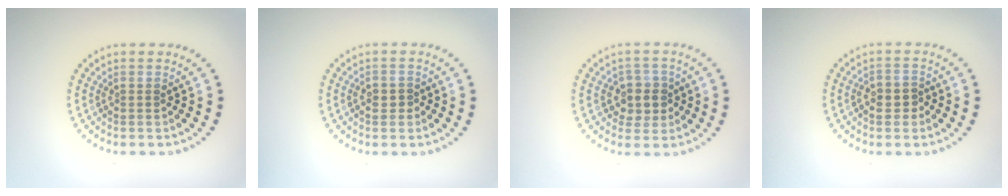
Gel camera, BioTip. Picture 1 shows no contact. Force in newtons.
{"total": 0.9, "press": 0.8, "slide": 0.2}
{"total": 2.6, "press": 2.5, "slide": 0.9}
{"total": 2.0, "press": 1.9, "slide": 0.6}